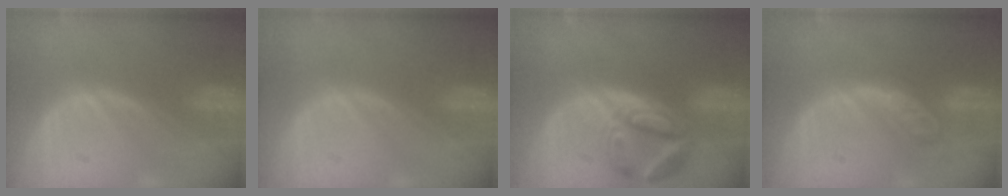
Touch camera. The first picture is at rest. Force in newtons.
{"total": 0.0}
{"total": 7.7, "press": 6.8, "slide": 3.6}
{"total": 5.9, "press": 5.1, "slide": 2.9}